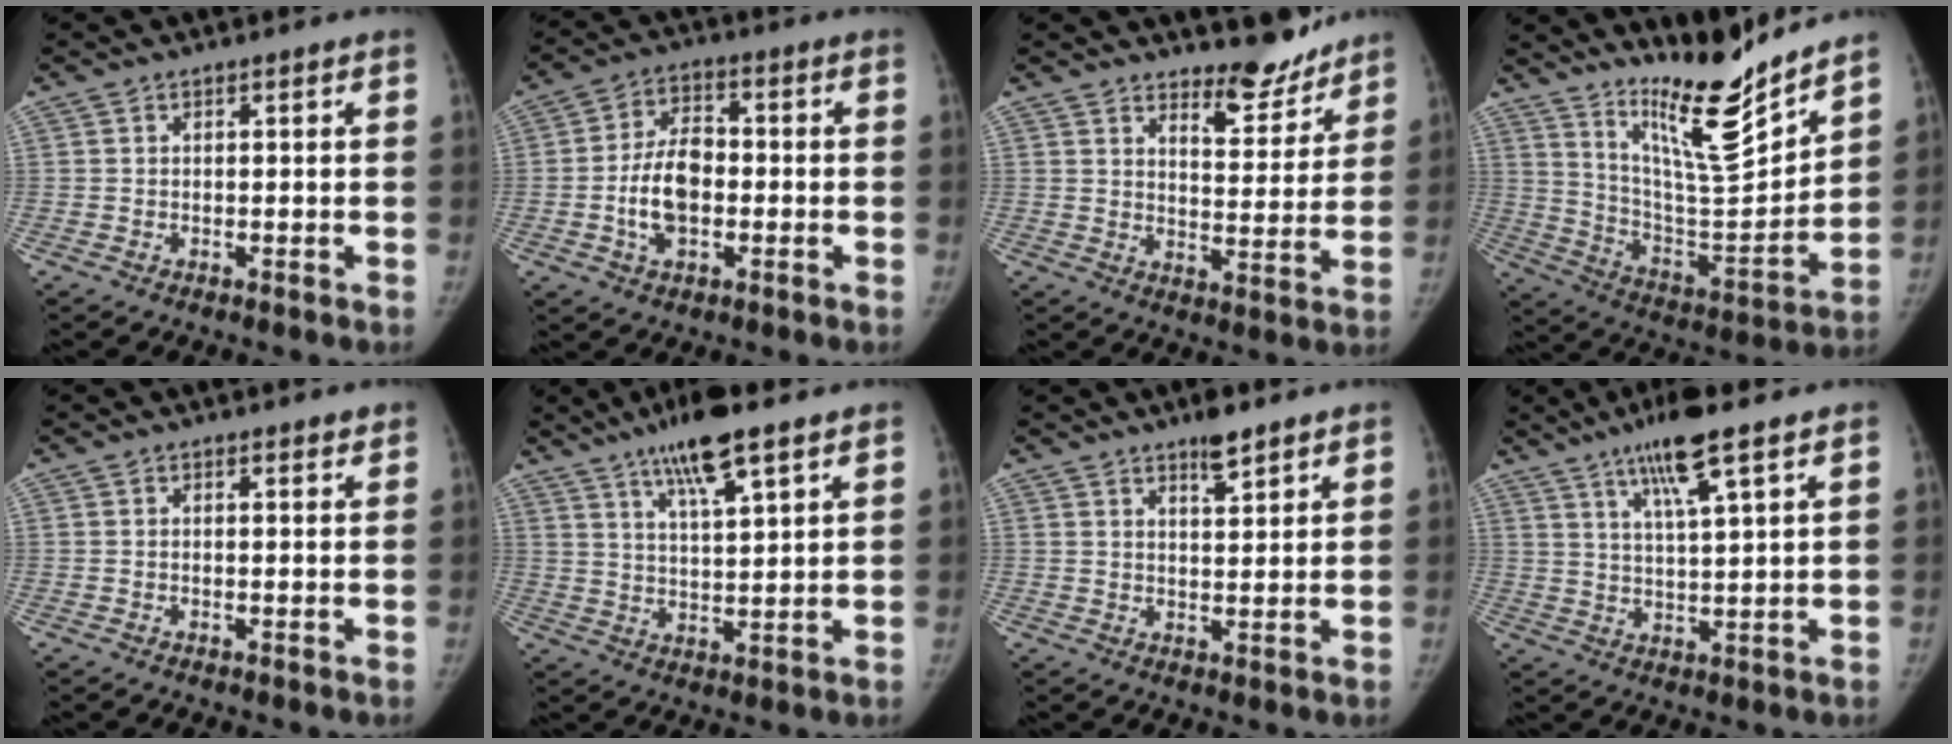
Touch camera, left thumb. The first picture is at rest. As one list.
[{"total": 9.8, "force": [-1.8, 6.0, 7.5], "torque": [-0.121, 0.018, -0.037]}, {"total": 8.8, "force": [7.7, 2.9, 3.1], "torque": [-0.006, -0.066, 0.119]}, {"total": 17.5, "force": [14.2, 2.4, 9.9], "torque": [-0.127, -0.116, 0.251]}, {"total": 1.0, "force": [0.8, 0.4, 0.5], "torque": [0.001, -0.004, 0.010]}, {"total": 10.9, "force": [7.0, 2.1, 8.0], "torque": [-0.128, -0.028, 0.120]}, {"total": 5.0, "force": [3.6, 1.4, 3.1], "torque": [-0.034, -0.023, 0.057]}, {"total": 9.8, "force": [6.0, 1.0, 7.8], "torque": [-0.136, -0.023, 0.107]}]